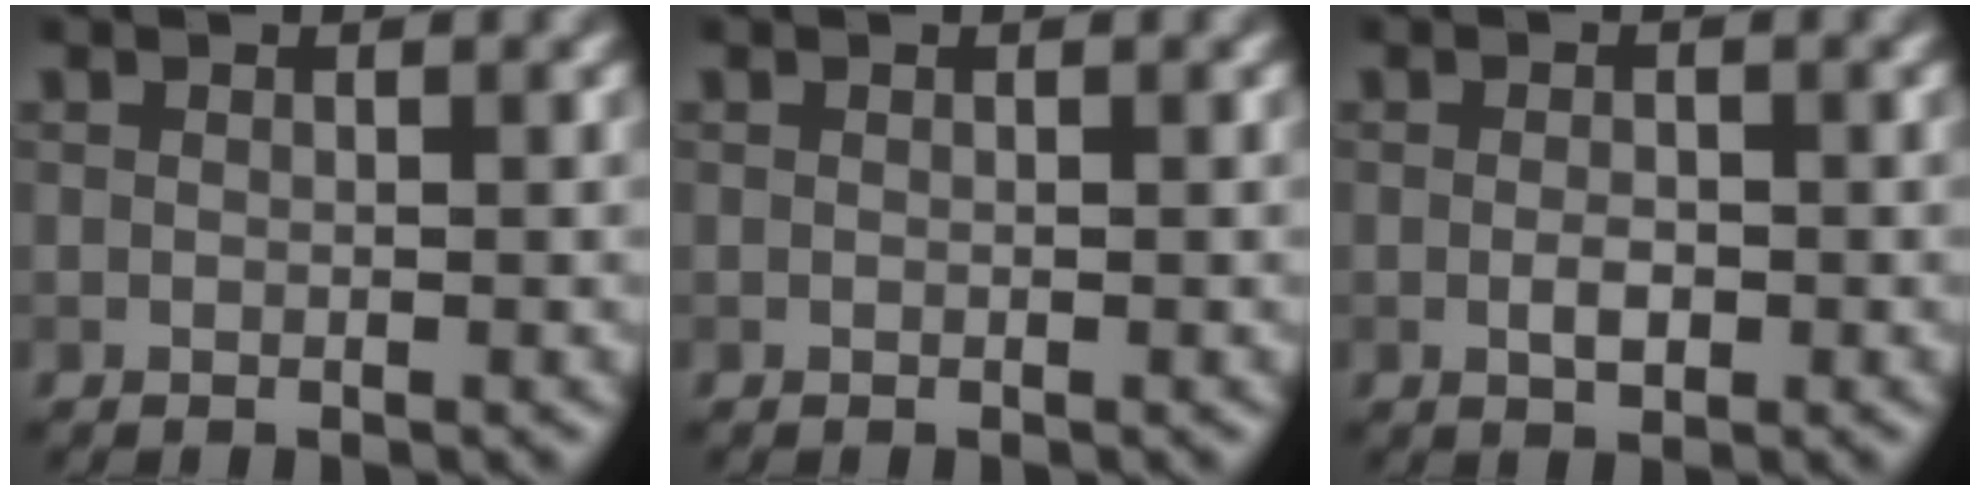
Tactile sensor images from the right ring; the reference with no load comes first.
{"total": 0.0}
{"total": 1.5, "force": [-0.3, 0.8, 1.3], "torque": [-0.024, 0.000, -0.007]}